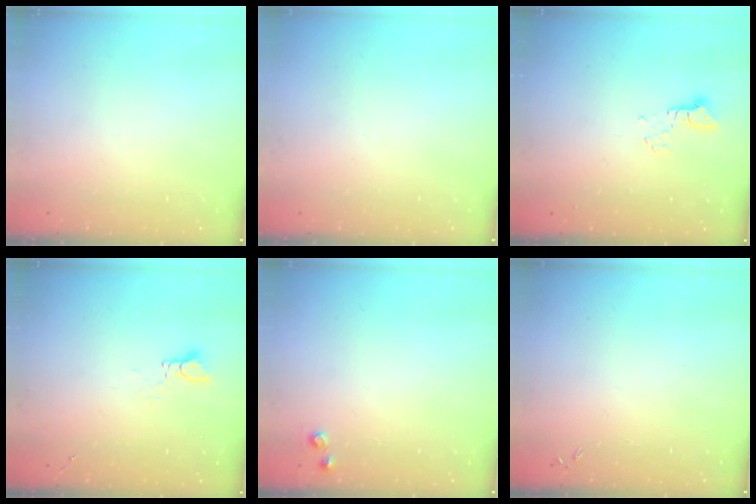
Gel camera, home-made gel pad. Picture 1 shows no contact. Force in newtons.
{"total": 0.0}
{"total": 2.3, "press": 2.3, "slide": 0.2}
{"total": 2.6, "press": 2.6, "slide": 0.3}
{"total": 4.6, "press": 4.5, "slide": 0.7}
{"total": 0.0}